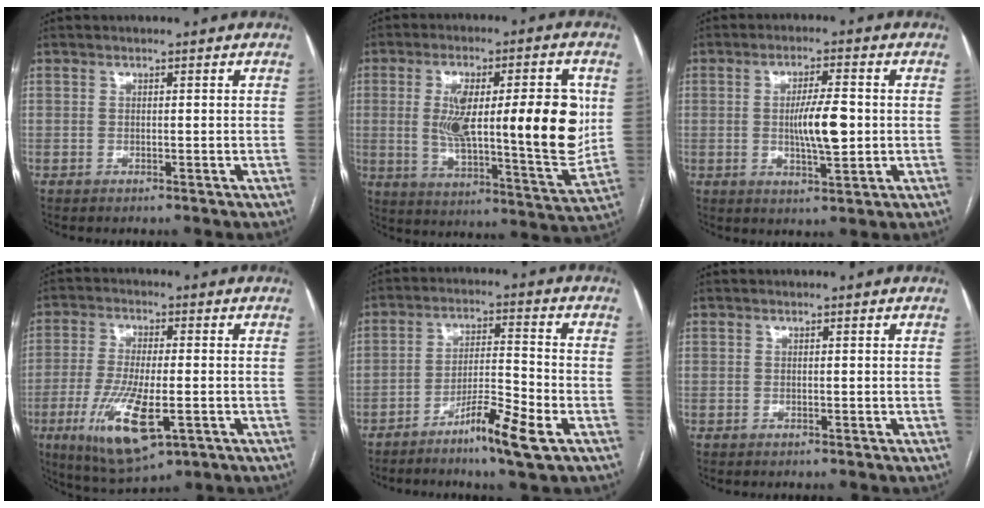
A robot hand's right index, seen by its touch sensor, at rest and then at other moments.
{"total": 22.3, "force": [2.6, 4.7, 21.6], "torque": [-0.316, 0.002, 0.044]}
{"total": 7.1, "force": [-0.2, 1.2, 7.0], "torque": [-0.125, -0.002, -0.002]}
{"total": 12.4, "force": [-4.3, 3.3, 11.2], "torque": [-0.218, -0.027, -0.066]}
{"total": 8.7, "force": [-5.0, 0.0, 7.1], "torque": [-0.125, -0.007, -0.087]}
{"total": 0.0}